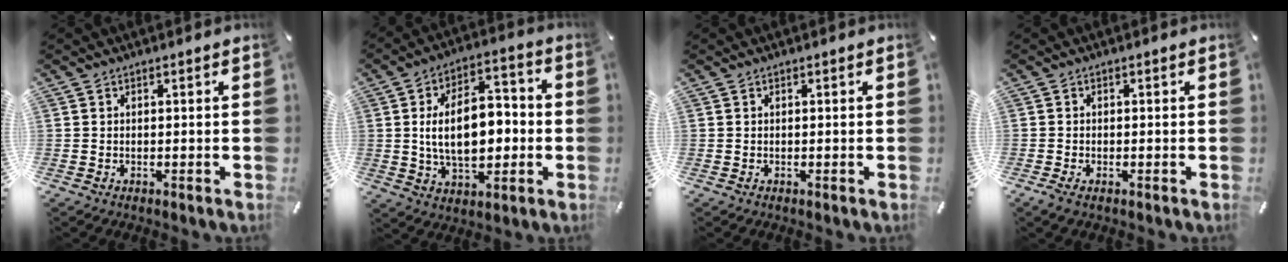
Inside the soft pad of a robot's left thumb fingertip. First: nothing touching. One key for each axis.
{"total": 15.6, "fx": -0.5, "fy": 9.4, "fz": 12.4, "tx": -0.218, "ty": 0.005, "tz": -0.011}
{"total": 0.0}
{"total": 1.2, "fx": -0.5, "fy": 0.6, "fz": 0.8, "tx": -0.016, "ty": -0.001, "tz": -0.009}